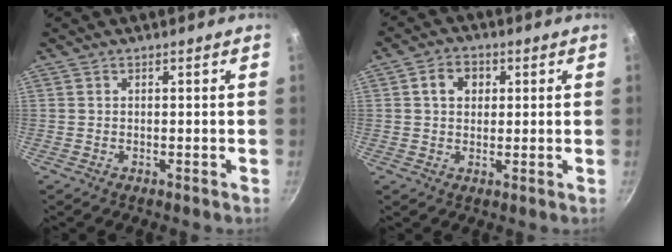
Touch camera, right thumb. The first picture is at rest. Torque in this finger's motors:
{"motor_torque": [0.06, 1.50, 0.64, -0.48, 0.20]}